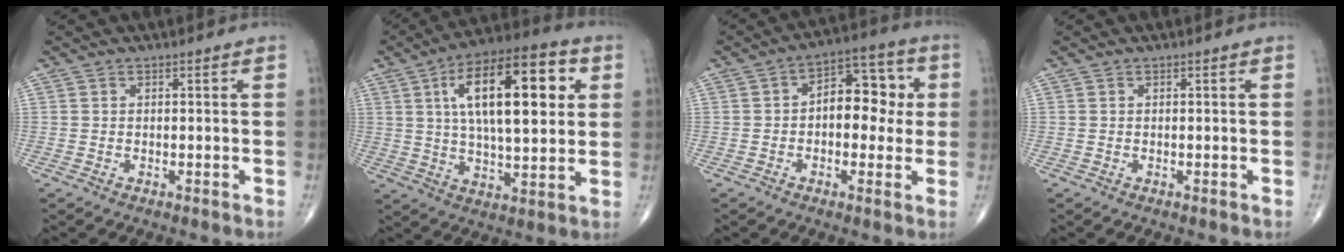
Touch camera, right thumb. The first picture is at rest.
{"total": 21.3, "force": [5.7, 8.3, 18.7], "torque": [-0.283, 0.002, 0.085]}
{"total": 10.5, "force": [0.5, 6.5, 8.2], "torque": [-0.074, 0.028, -0.001]}
{"total": 0.0}